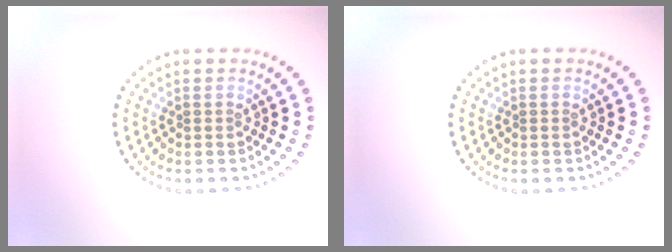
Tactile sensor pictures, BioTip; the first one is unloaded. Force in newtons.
{"total": 0.0}